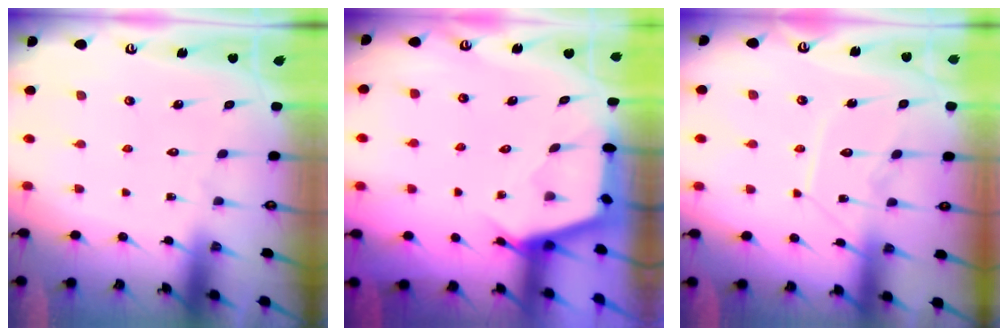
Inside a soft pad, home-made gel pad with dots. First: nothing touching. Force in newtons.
{"total": 2.6, "press": 2.6, "slide": 0.3}
{"total": 9.4, "press": 9.4, "slide": 0.7}